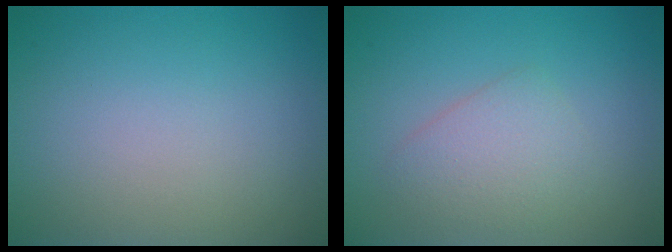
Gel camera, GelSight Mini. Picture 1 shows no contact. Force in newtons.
{"total": 2.5, "press": 2.5, "slide": 0.1}